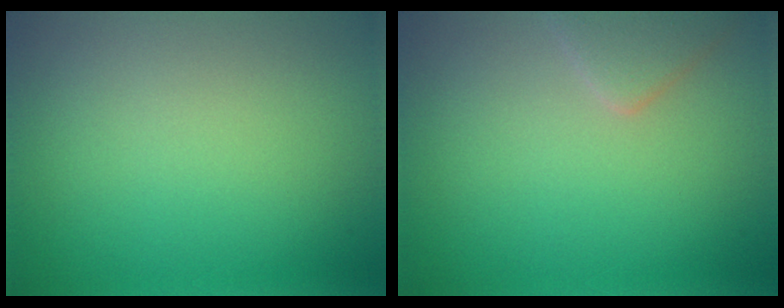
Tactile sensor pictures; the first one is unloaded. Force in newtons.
{"total": 2.2, "press": 2.2, "slide": 0.2}